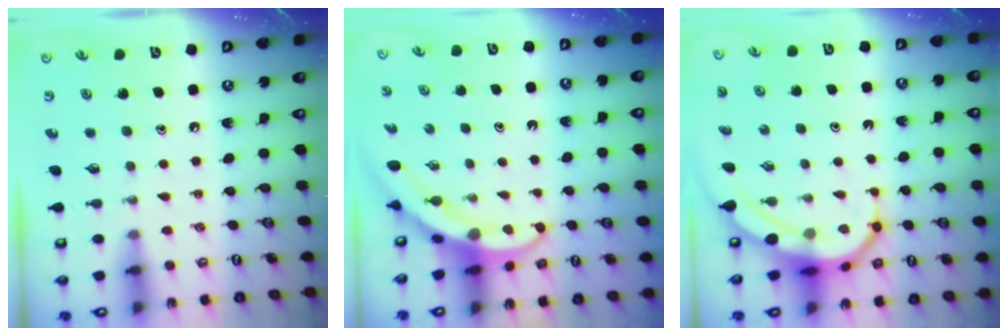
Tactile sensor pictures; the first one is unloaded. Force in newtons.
{"total": 4.0, "press": 4.0, "slide": 0.7}
{"total": 8.4, "press": 8.4, "slide": 0.8}